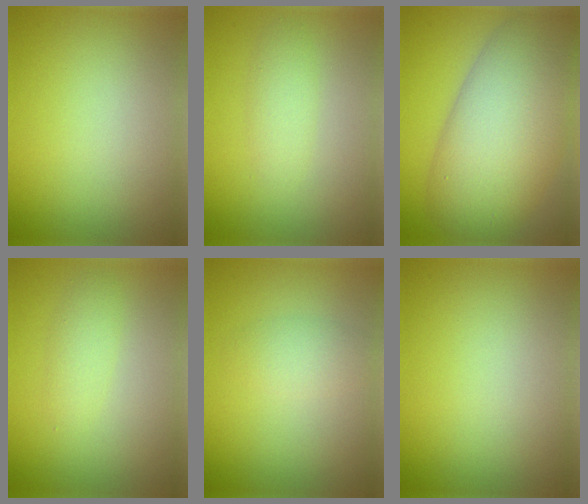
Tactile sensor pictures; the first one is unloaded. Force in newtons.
{"total": 1.8, "press": 1.8, "slide": 0.1}
{"total": 13.4, "press": 13.4, "slide": 0.8}
{"total": 1.7, "press": 1.7, "slide": 0.1}
{"total": 1.9, "press": 1.9, "slide": 0.1}
{"total": 0.0}